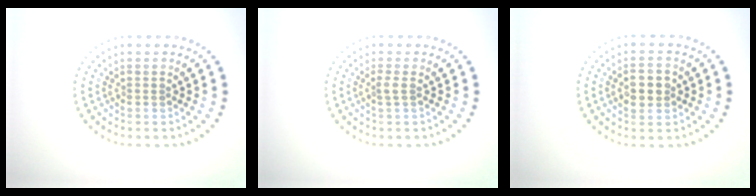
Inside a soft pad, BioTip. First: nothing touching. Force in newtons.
{"total": 1.0, "press": 0.7, "slide": 0.7}
{"total": 2.9, "press": 2.9, "slide": 0.1}